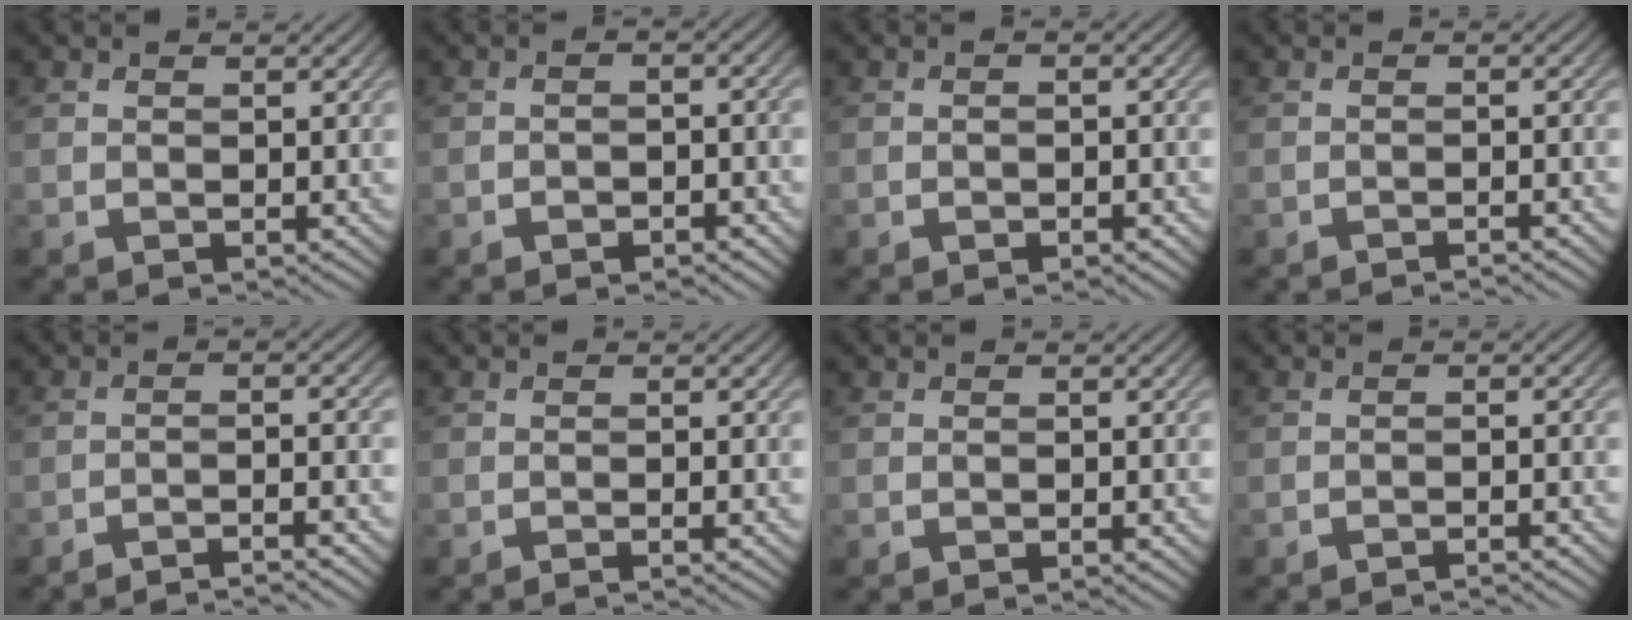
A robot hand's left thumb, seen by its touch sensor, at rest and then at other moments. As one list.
[{"total": 2.8, "force": [-1.8, 1.0, 2.0], "torque": [-0.031, 0.004, -0.028]}, {"total": 2.2, "force": [-1.0, 0.8, 1.7], "torque": [-0.021, 0.006, -0.014]}, {"total": 1.7, "force": [-1.3, 0.2, 1.1], "torque": [-0.008, 0.005, -0.030]}, {"total": 4.8, "force": [-3.7, 0.3, 3.0], "torque": [-0.049, 0.015, -0.074]}, {"total": 1.3, "force": [-0.5, 0.1, 1.2], "torque": [-0.014, 0.005, -0.015]}, {"total": 0.7, "force": [-0.2, 0.2, 0.6], "torque": [-0.007, 0.000, -0.001]}, {"total": 2.5, "force": [-1.9, 0.2, 1.5], "torque": [-0.017, 0.008, -0.042]}]